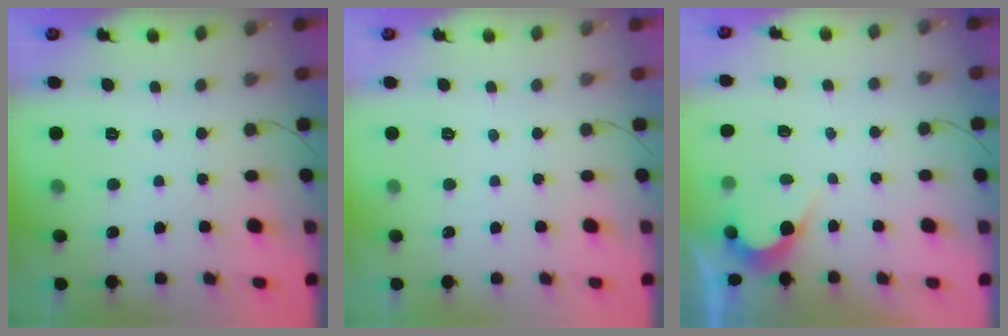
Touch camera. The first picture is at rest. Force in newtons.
{"total": 0.0}
{"total": 2.6, "press": 2.6, "slide": 0.1}